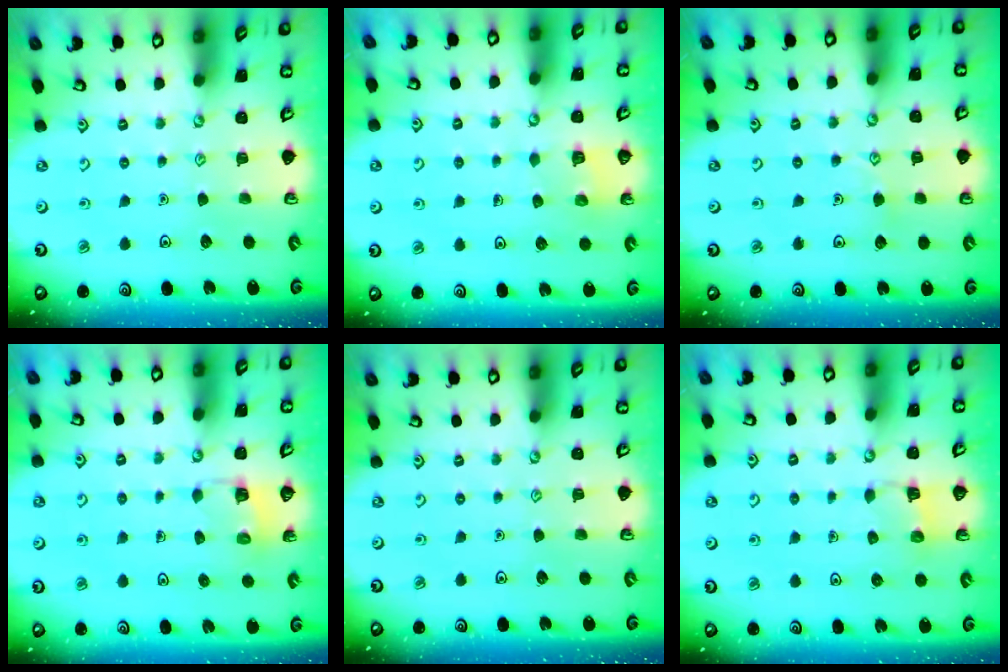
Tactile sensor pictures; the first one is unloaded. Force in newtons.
{"total": 3.2, "press": 3.2, "slide": 0.2}
{"total": 4.4, "press": 4.4, "slide": 0.4}
{"total": 2.8, "press": 2.8, "slide": 0.2}
{"total": 0.0}
{"total": 3.9, "press": 3.9, "slide": 0.3}